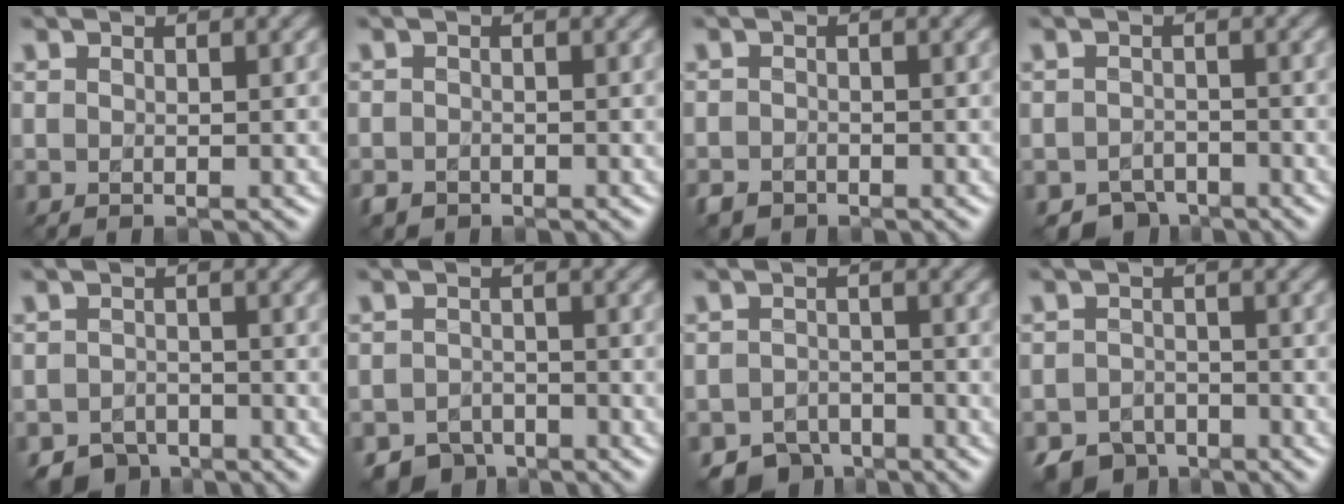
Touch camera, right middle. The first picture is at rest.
{"total": 1.4, "force": [-1.0, 0.9, 0.3], "torque": [-0.007, -0.007, -0.020]}
{"total": 1.8, "force": [-1.4, 1.0, 0.3], "torque": [-0.005, -0.006, -0.031]}
{"total": 3.0, "force": [-2.6, 1.6, 0.5], "torque": [-0.002, -0.009, -0.049]}
{"total": 3.4, "force": [-2.9, 1.8, 0.7], "torque": [-0.005, -0.009, -0.055]}
{"total": 3.4, "force": [-2.9, 1.8, 0.6], "torque": [-0.004, -0.009, -0.056]}
{"total": 3.9, "force": [-3.2, 2.0, 0.8], "torque": [-0.006, -0.010, -0.063]}
{"total": 3.9, "force": [-3.2, 2.1, 0.8], "torque": [-0.009, -0.009, -0.061]}